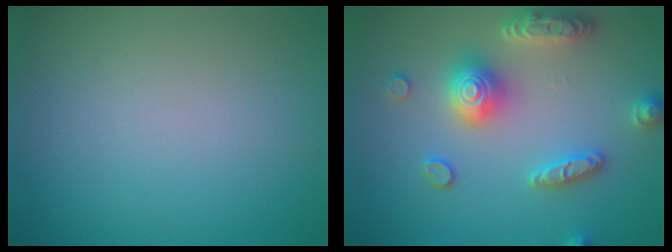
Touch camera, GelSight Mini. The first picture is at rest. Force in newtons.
{"total": 5.4, "press": 5.4, "slide": 1.0}